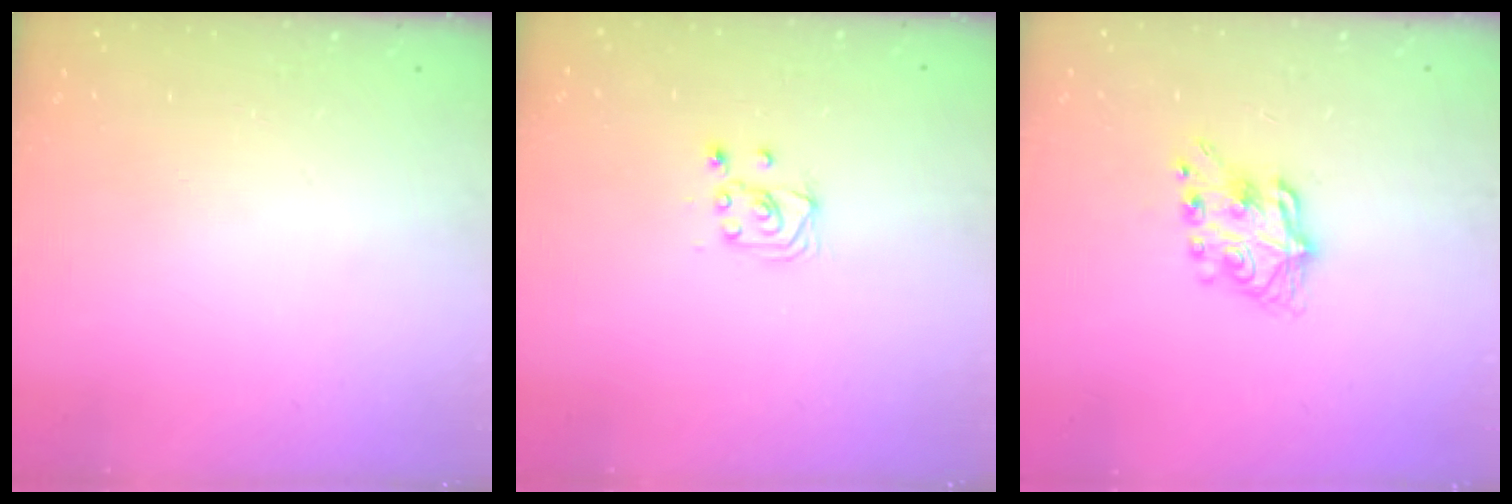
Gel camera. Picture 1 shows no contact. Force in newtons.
{"total": 3.5, "press": 3.5, "slide": 0.4}
{"total": 7.2, "press": 7.2, "slide": 0.4}